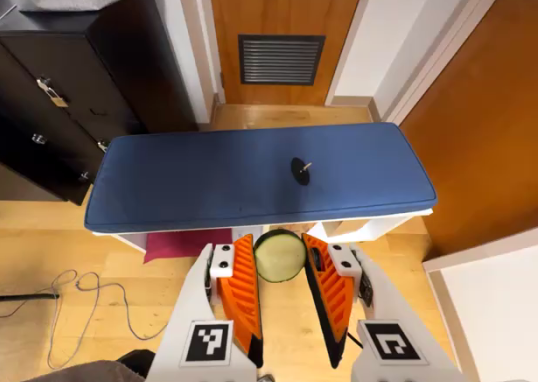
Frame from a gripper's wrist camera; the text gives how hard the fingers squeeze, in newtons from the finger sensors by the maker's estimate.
{"total": 7.9, "left": 7.8, "right": 8.0}